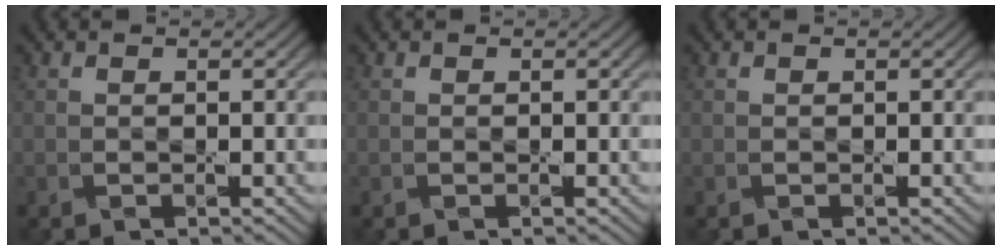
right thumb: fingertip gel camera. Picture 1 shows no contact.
{"total": 0.0}
{"total": 0.0}